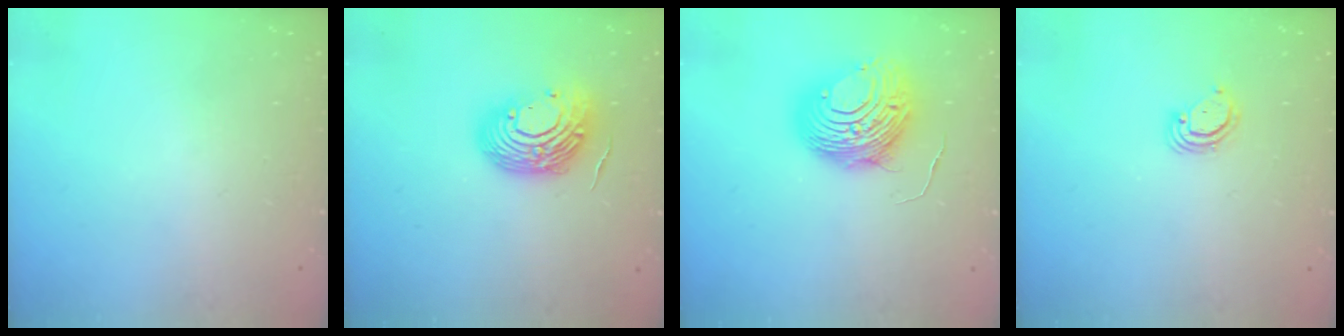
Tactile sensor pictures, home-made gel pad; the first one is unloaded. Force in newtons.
{"total": 12.9, "press": 12.7, "slide": 2.1}
{"total": 12.1, "press": 12.1, "slide": 1.2}
{"total": 2.9, "press": 2.9, "slide": 0.2}